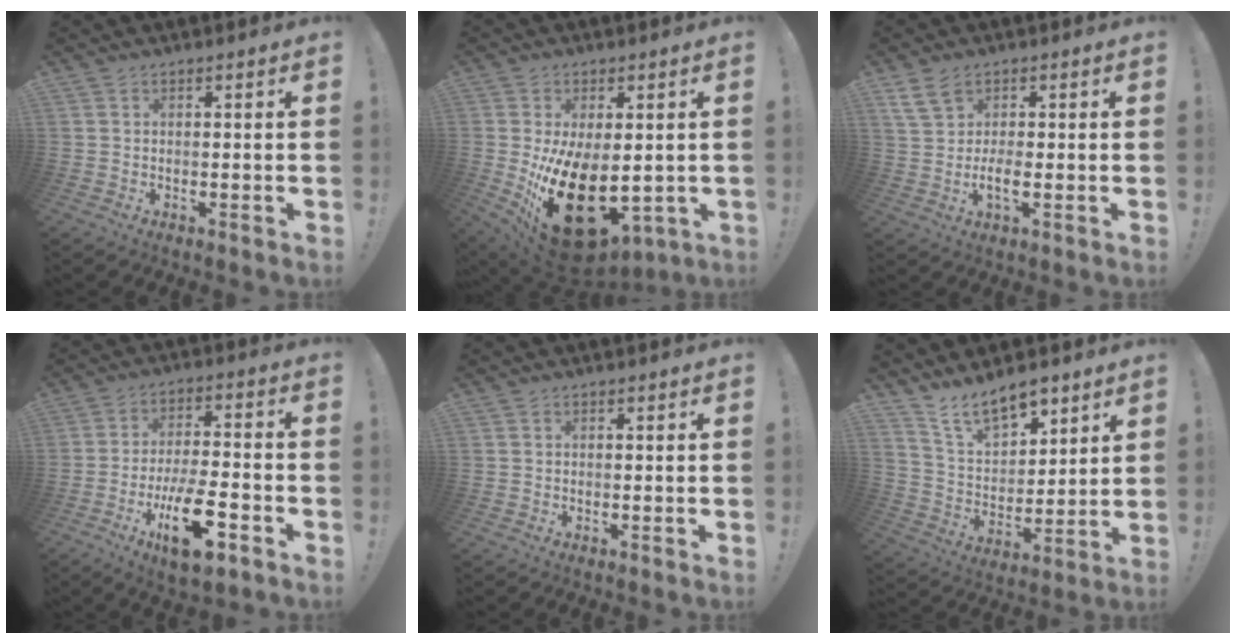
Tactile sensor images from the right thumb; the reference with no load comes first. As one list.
[{"total": 21.8, "force": [-3.9, 12.3, 17.6], "torque": [-0.305, 0.001, -0.042]}, {"total": 6.2, "force": [1.1, 3.6, 4.9], "torque": [-0.096, -0.006, 0.022]}, {"total": 15.6, "force": [-7.1, 5.2, 12.9], "torque": [-0.216, 0.031, -0.112]}, {"total": 0.0}, {"total": 12.7, "force": [10.1, 5.6, 5.4], "torque": [-0.097, -0.063, 0.190]}]